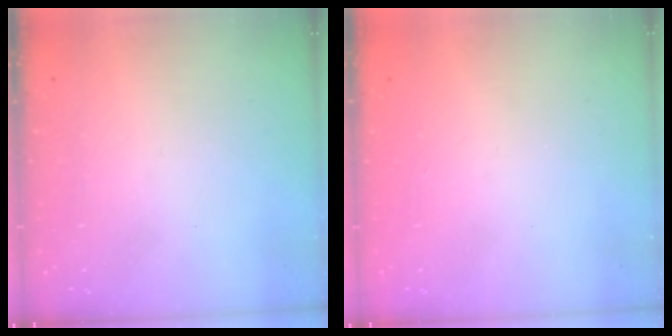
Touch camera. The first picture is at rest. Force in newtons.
{"total": 1.2, "press": 1.0, "slide": 0.6}